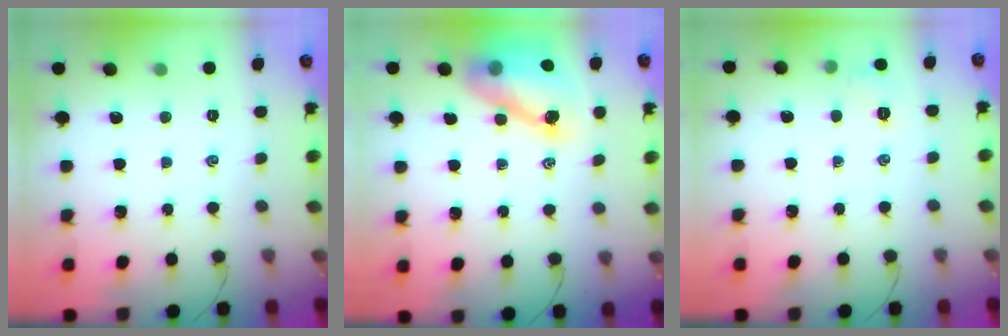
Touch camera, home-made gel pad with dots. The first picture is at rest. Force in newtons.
{"total": 12.7, "press": 12.2, "slide": 3.6}
{"total": 5.6, "press": 5.4, "slide": 1.2}